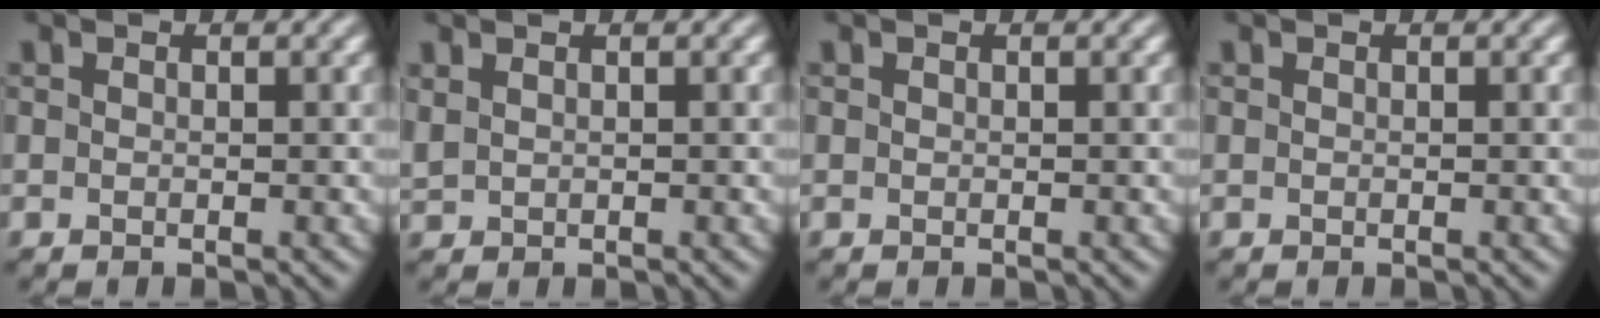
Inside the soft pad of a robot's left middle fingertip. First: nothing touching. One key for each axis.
{"total": 0.7, "fx": 0.5, "fy": 0.2, "fz": 0.3, "tx": -0.011, "ty": 0.001, "tz": 0.015}
{"total": 0.0}
{"total": 0.0}